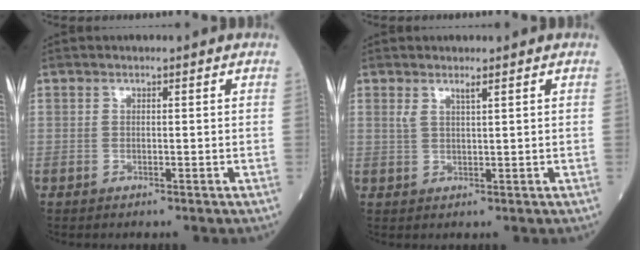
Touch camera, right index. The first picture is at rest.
{"total": 1.6, "force": [1.1, -0.2, 1.2], "torque": [-0.027, 0.000, 0.024]}